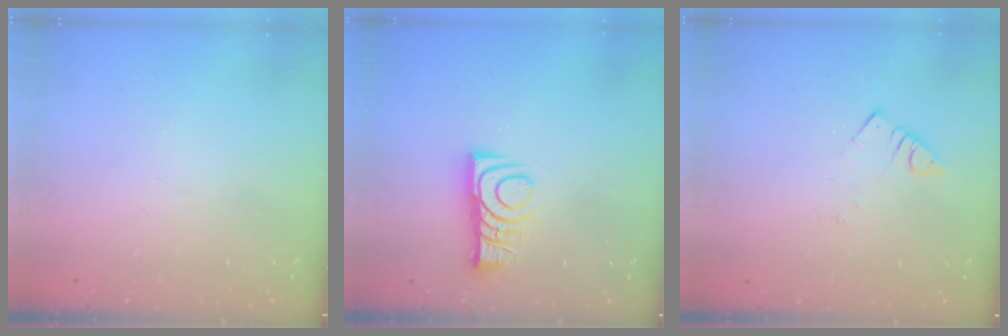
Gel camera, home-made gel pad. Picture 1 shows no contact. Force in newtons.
{"total": 9.1, "press": 9.1, "slide": 0.4}
{"total": 2.5, "press": 2.5, "slide": 0.3}